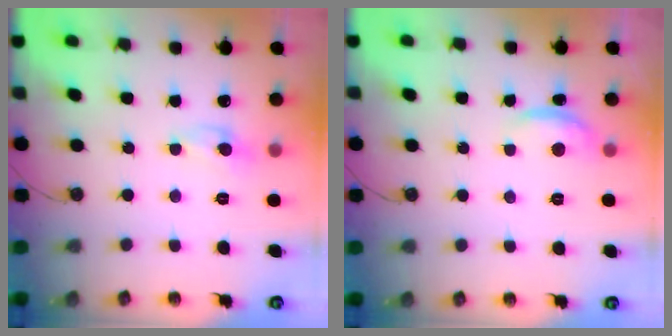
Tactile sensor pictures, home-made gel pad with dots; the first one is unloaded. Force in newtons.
{"total": 2.6, "press": 2.6, "slide": 0.5}